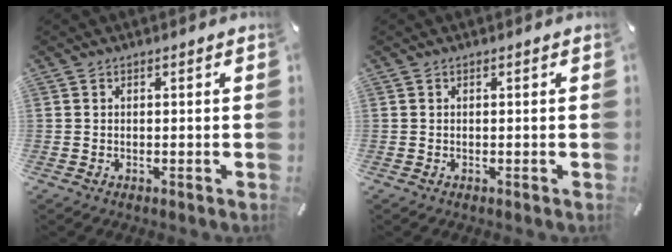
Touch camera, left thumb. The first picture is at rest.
{"total": 0.0}